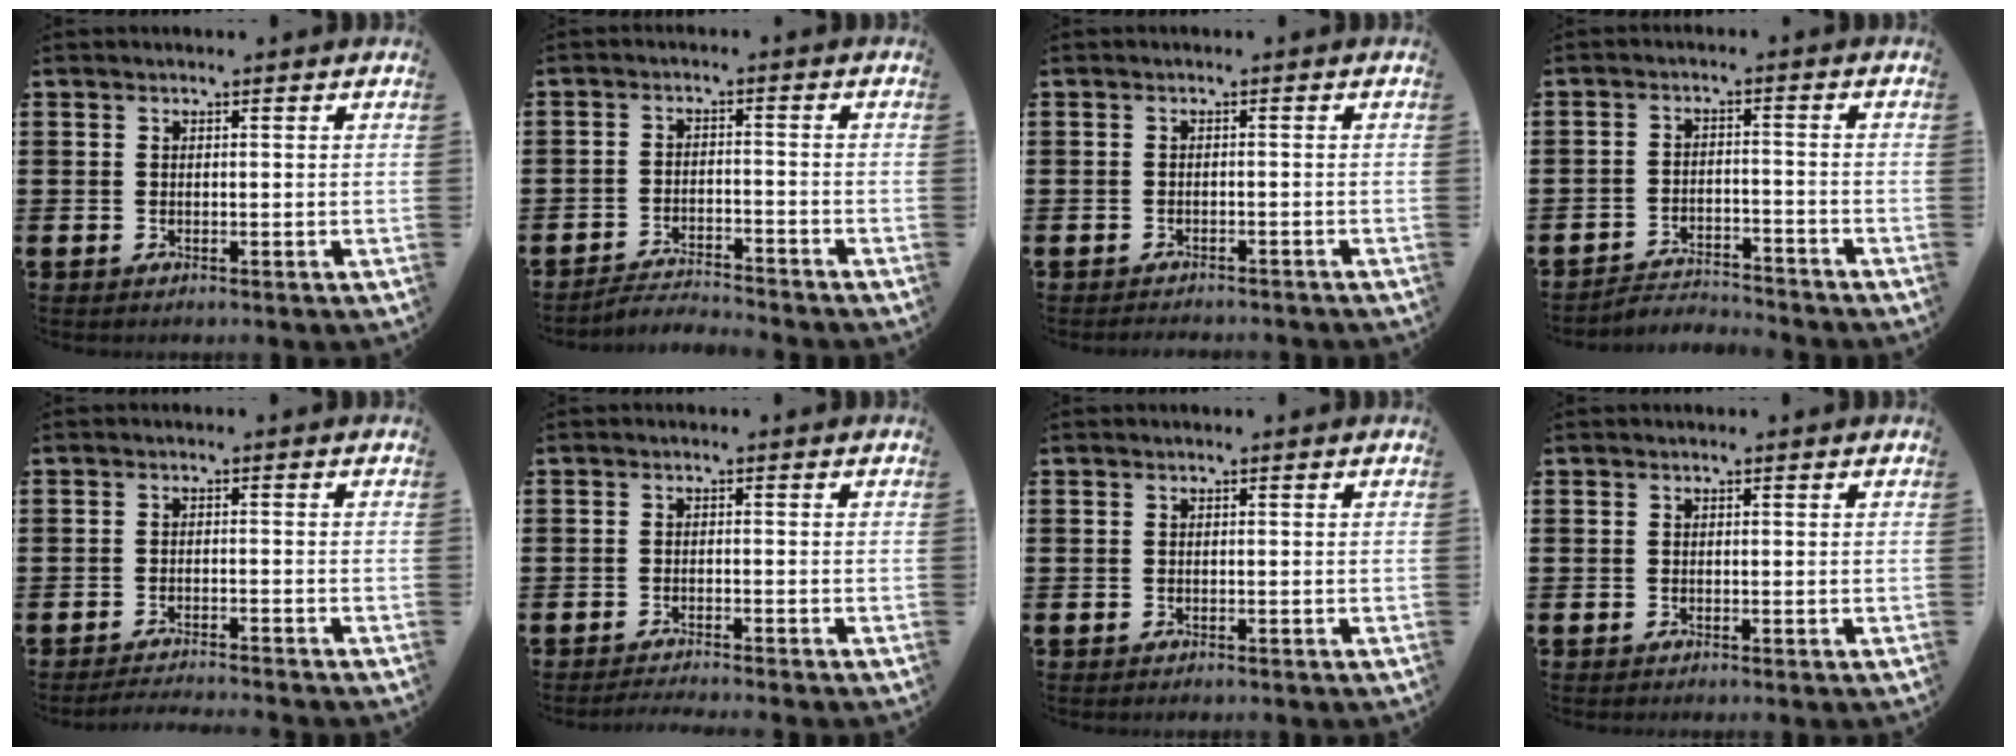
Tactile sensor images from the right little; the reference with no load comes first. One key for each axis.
{"total": 2.8, "fx": -2.8, "fy": 0.0, "fz": 0.0, "tx": -0.005, "ty": 0.004, "tz": -0.062}
{"total": 1.1, "fx": -1.1, "fy": 0.0, "fz": 0.0, "tx": -0.002, "ty": 0.001, "tz": -0.022}
{"total": 2.9, "fx": -2.9, "fy": 0.2, "fz": -0.1, "tx": -0.007, "ty": 0.003, "tz": -0.065}
{"total": 1.7, "fx": -1.7, "fy": -0.2, "fz": 0.3, "tx": -0.005, "ty": 0.003, "tz": -0.033}
{"total": 1.3, "fx": -1.2, "fy": -0.2, "fz": 0.2, "tx": -0.003, "ty": 0.000, "tz": -0.024}
{"total": 0.0}
{"total": 0.0}